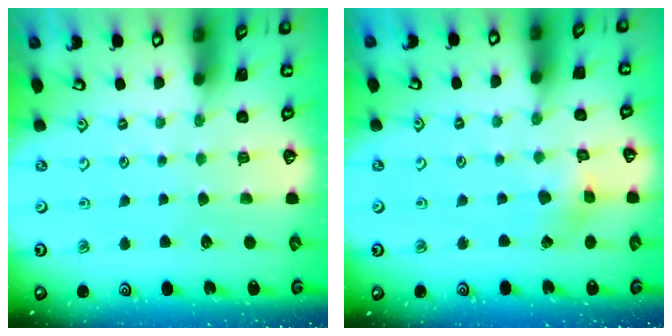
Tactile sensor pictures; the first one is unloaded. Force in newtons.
{"total": 2.9, "press": 2.9, "slide": 0.3}